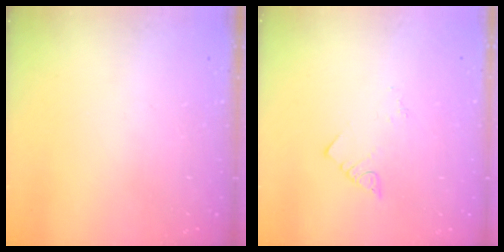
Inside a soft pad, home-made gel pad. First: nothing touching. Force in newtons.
{"total": 1.8, "press": 1.8, "slide": 0.3}